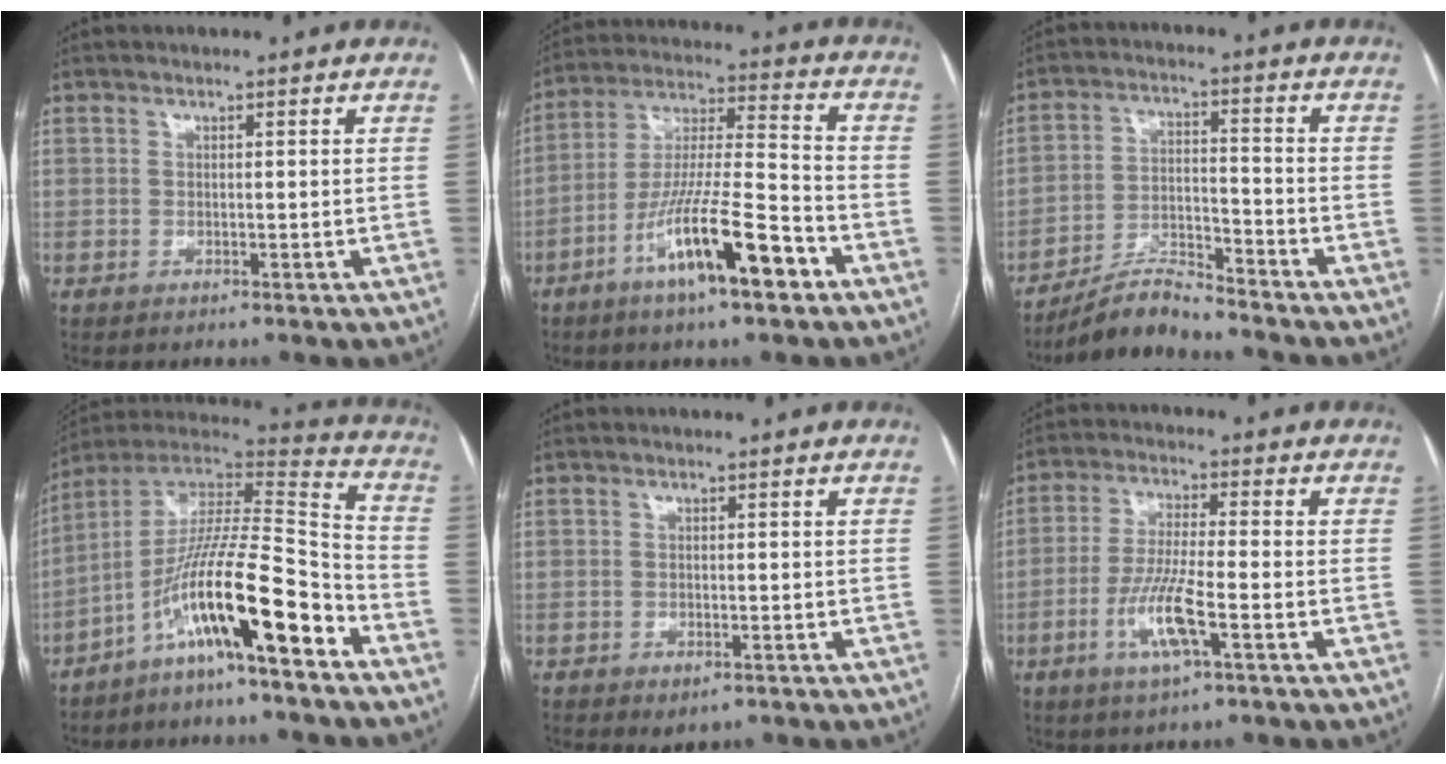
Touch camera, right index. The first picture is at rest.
{"total": 14.6, "force": [-7.6, 1.7, 12.3], "torque": [-0.224, -0.007, -0.134]}
{"total": 6.7, "force": [-6.4, 0.6, 1.9], "torque": [-0.035, -0.004, -0.118]}
{"total": 16.9, "force": [-9.2, 1.1, 14.1], "torque": [-0.254, 0.010, -0.163]}
{"total": 2.2, "force": [-1.2, 1.4, 1.2], "torque": [-0.009, 0.001, -0.006]}
{"total": 8.5, "force": [-3.3, 0.9, 7.8], "torque": [-0.160, -0.007, -0.063]}